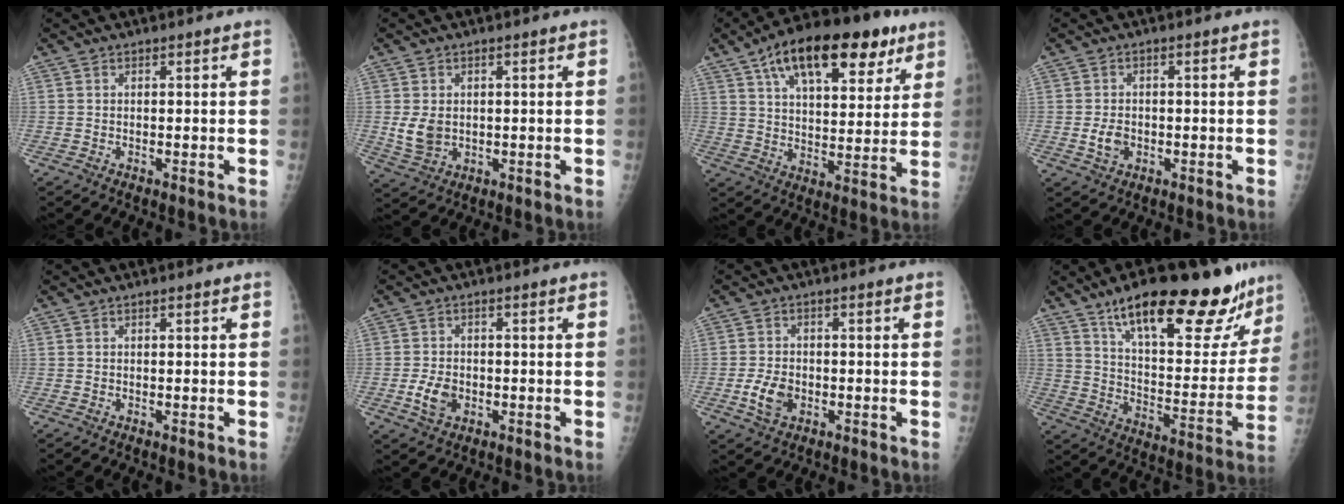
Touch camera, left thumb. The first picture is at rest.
{"total": 4.9, "force": [0.2, 3.7, 3.2], "torque": [-0.052, -0.009, 0.014]}
{"total": 21.3, "force": [11.6, 9.9, 14.8], "torque": [-0.201, -0.013, 0.184]}
{"total": 3.3, "force": [-0.8, 2.4, 2.1], "torque": [-0.033, 0.002, -0.012]}
{"total": 0.0}
{"total": 4.9, "force": [-1.4, 3.4, 3.2], "torque": [-0.055, 0.004, -0.024]}
{"total": 5.4, "force": [-1.7, 3.7, 3.6], "torque": [-0.062, 0.004, -0.029]}
{"total": 27.2, "force": [19.0, 8.8, 17.5], "torque": [-0.214, -0.069, 0.287]}